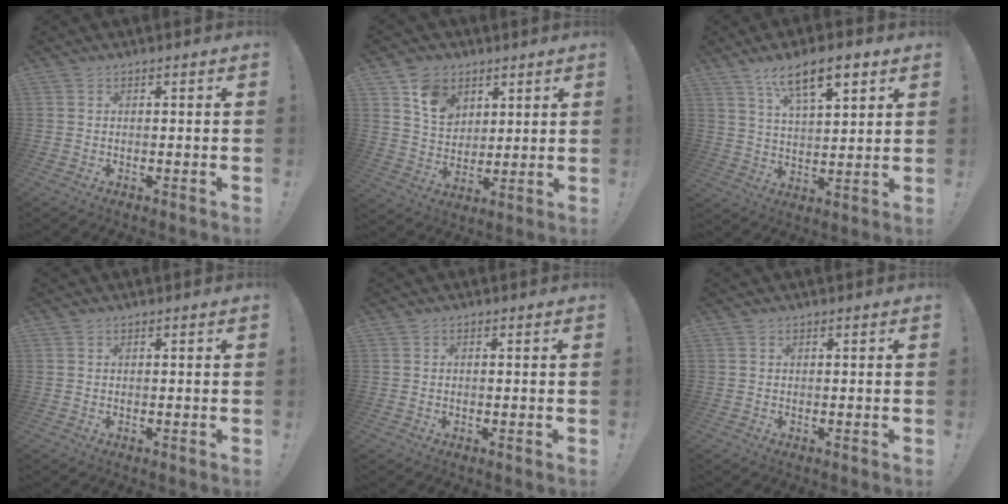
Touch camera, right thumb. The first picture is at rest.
{"total": 11.2, "force": [6.4, 8.1, 4.3], "torque": [-0.067, -0.031, 0.125]}
{"total": 12.0, "force": [7.2, 4.1, 8.7], "torque": [-0.137, -0.027, 0.123]}
{"total": 0.0}
{"total": 0.0}
{"total": 0.0}